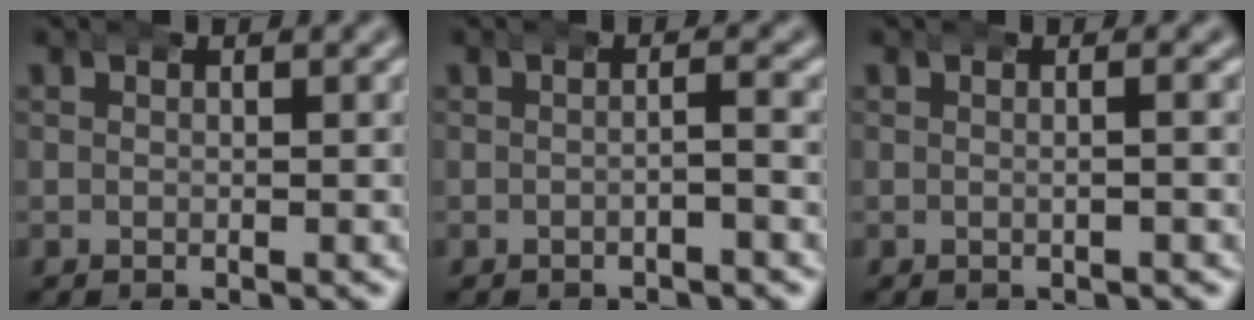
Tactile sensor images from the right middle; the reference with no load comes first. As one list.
[{"total": 0.8, "force": [-0.4, 0.1, 0.7], "torque": [-0.003, 0.004, -0.011]}, {"total": 0.8, "force": [0.0, 0.2, 0.8], "torque": [-0.005, 0.007, -0.006]}]